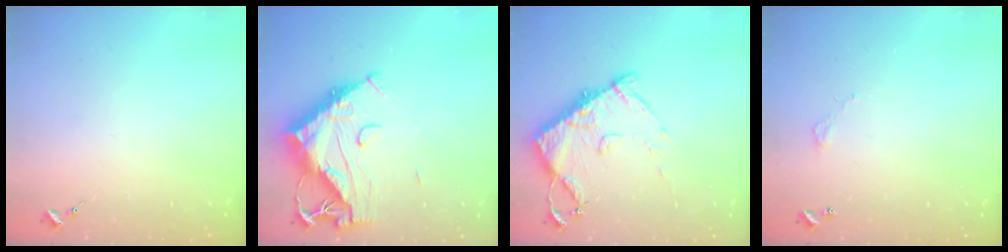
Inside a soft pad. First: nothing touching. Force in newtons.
{"total": 17.4, "press": 17.3, "slide": 1.6}
{"total": 10.7, "press": 10.7, "slide": 1.3}
{"total": 2.8, "press": 2.8, "slide": 0.2}